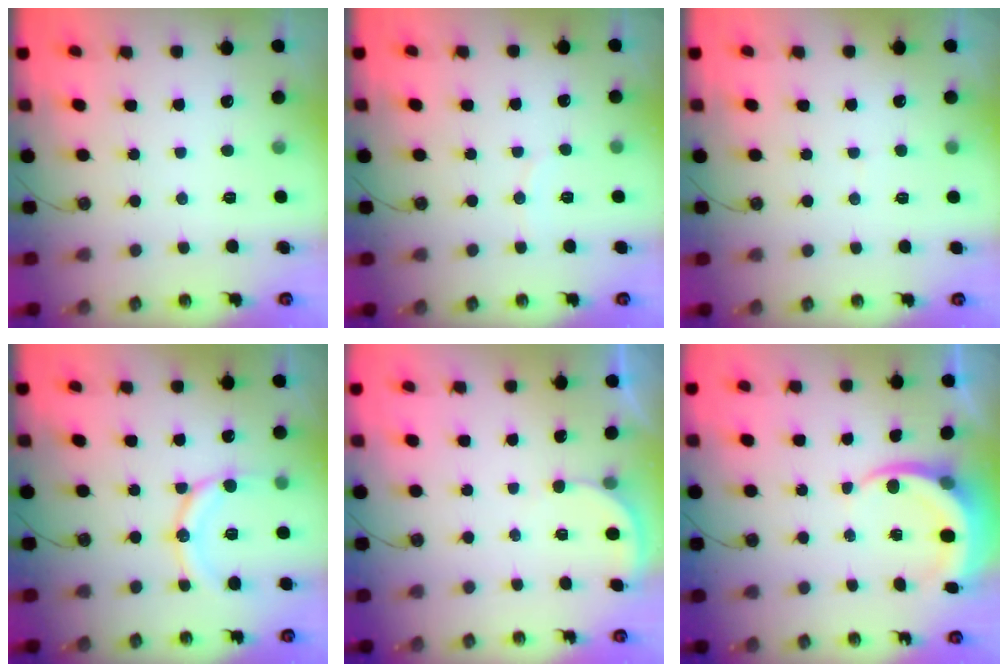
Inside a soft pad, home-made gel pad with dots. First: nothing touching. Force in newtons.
{"total": 2.5, "press": 2.5, "slide": 0.3}
{"total": 2.2, "press": 2.1, "slide": 0.8}
{"total": 13.6, "press": 13.3, "slide": 2.9}
{"total": 2.6, "press": 2.6, "slide": 0.2}
{"total": 5.9, "press": 5.9, "slide": 0.5}